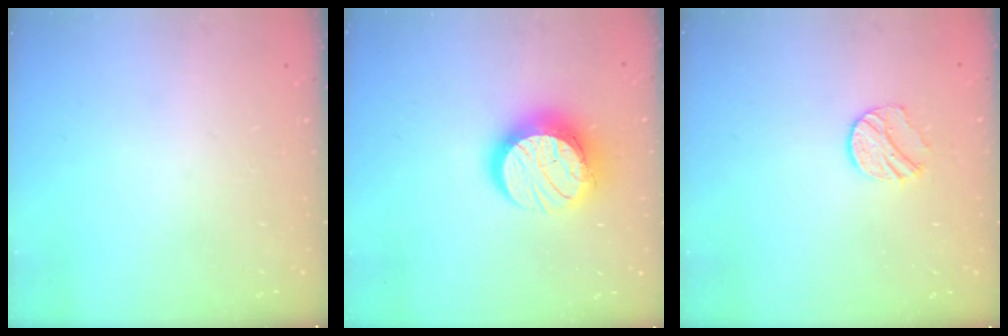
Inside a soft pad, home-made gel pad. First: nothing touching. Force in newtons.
{"total": 14.4, "press": 14.3, "slide": 1.7}
{"total": 8.6, "press": 8.6, "slide": 0.1}